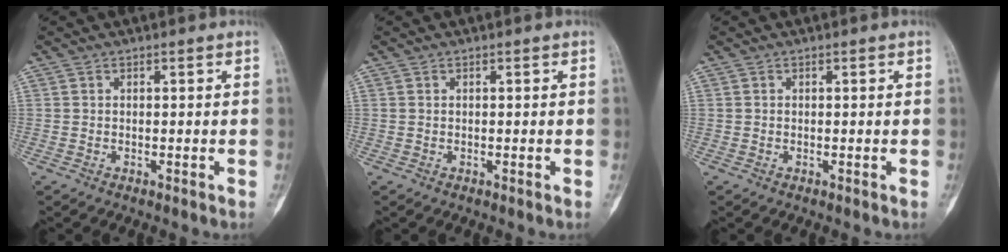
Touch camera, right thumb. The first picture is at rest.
{"total": 0.0}
{"total": 0.0}